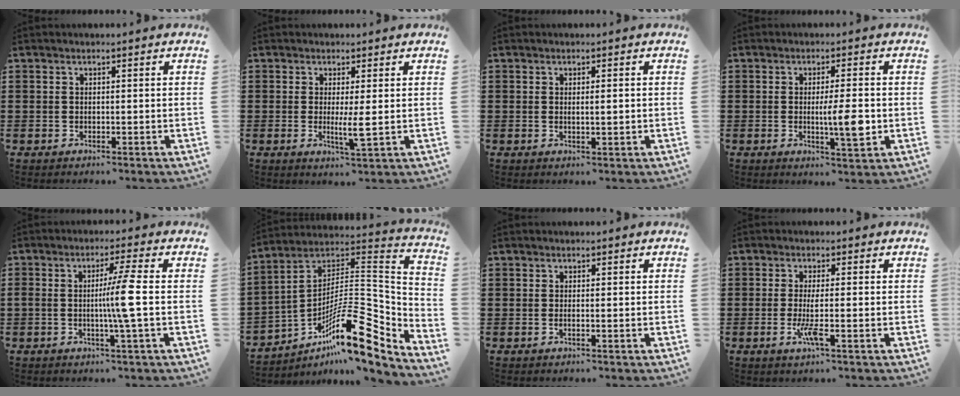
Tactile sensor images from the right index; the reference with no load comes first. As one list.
[{"total": 3.6, "force": [-0.2, 0.1, 3.6], "torque": [-0.065, -0.009, -0.003]}, {"total": 1.4, "force": [0.1, 0.2, 1.4], "torque": [-0.026, -0.002, 0.002]}, {"total": 6.1, "force": [-0.7, 0.9, 6.0], "torque": [-0.102, -0.009, -0.017]}, {"total": 6.0, "force": [-0.7, -0.8, 5.9], "torque": [-0.106, -0.007, -0.020]}, {"total": 16.3, "force": [-8.7, 4.8, 12.9], "torque": [-0.210, 0.001, -0.161]}, {"total": 0.5, "force": [-0.2, 0.0, 0.5], "torque": [-0.009, -0.004, -0.003]}, {"total": 3.9, "force": [-1.1, 0.3, 3.7], "torque": [-0.088, -0.015, -0.027]}]